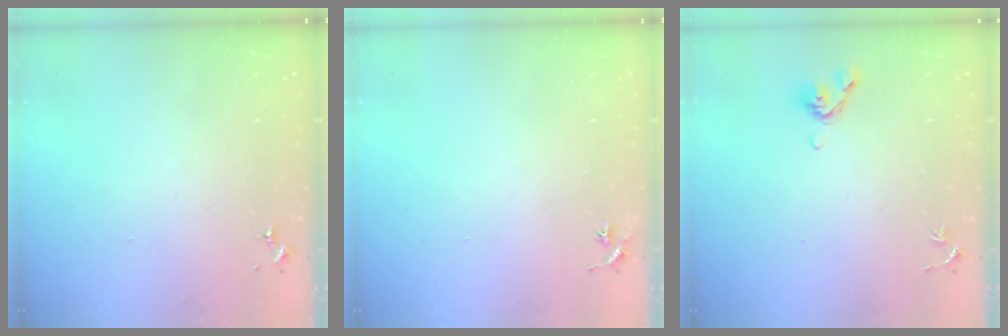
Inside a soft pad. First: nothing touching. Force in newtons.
{"total": 2.9, "press": 2.9, "slide": 0.3}
{"total": 6.5, "press": 6.4, "slide": 1.3}